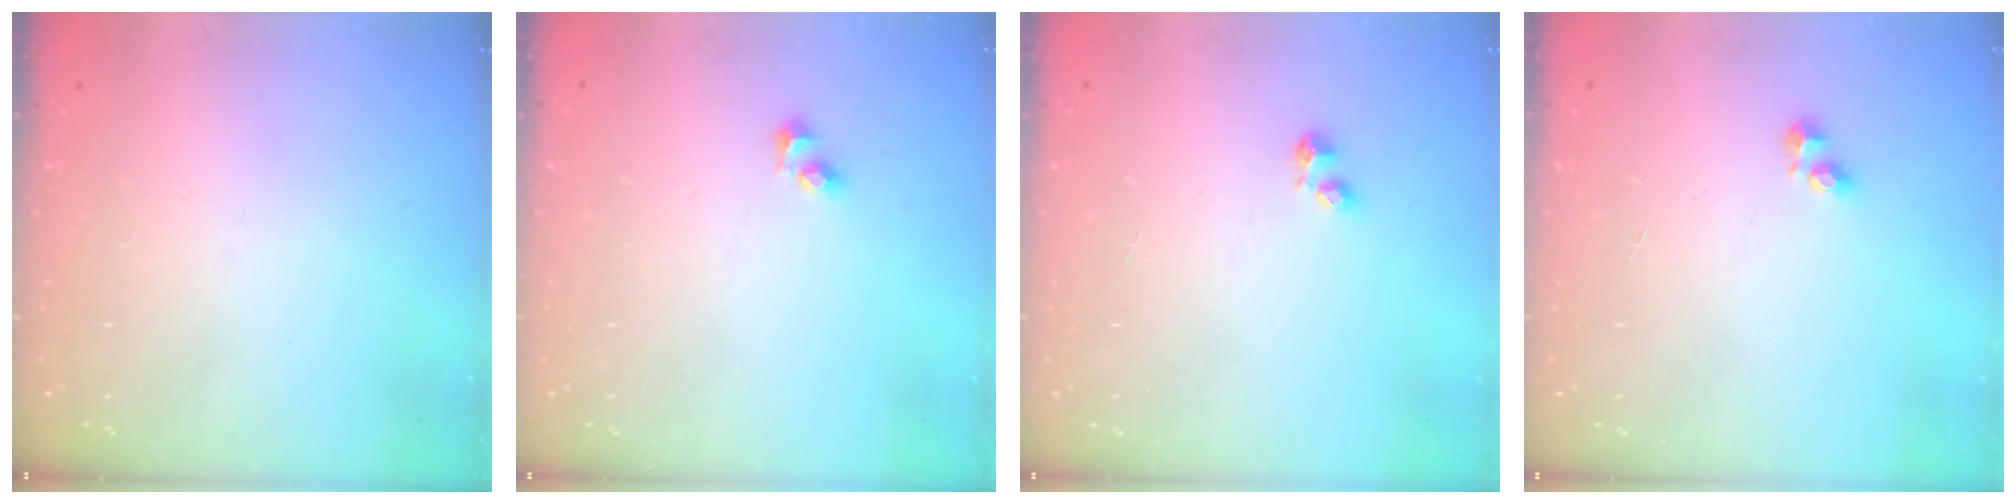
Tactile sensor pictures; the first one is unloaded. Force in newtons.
{"total": 2.7, "press": 2.4, "slide": 1.1}
{"total": 2.9, "press": 2.8, "slide": 0.6}
{"total": 2.5, "press": 2.5, "slide": 0.2}